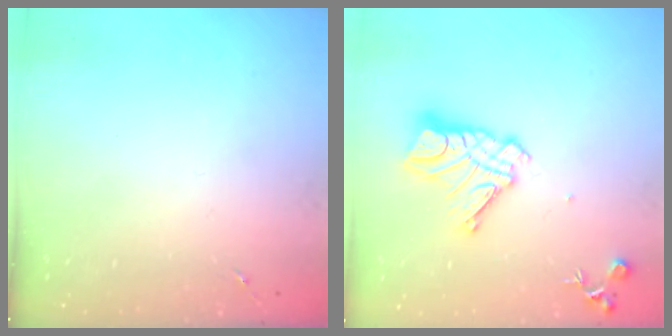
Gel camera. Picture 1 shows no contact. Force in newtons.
{"total": 13.7, "press": 13.6, "slide": 1.2}